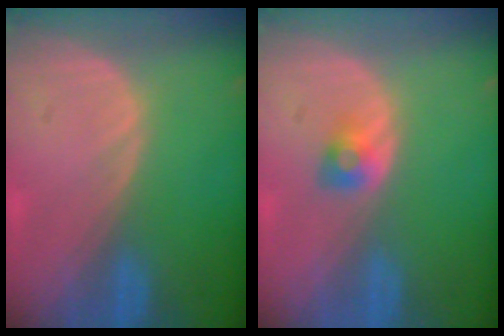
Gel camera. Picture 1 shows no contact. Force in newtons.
{"total": 2.3, "press": 2.2, "slide": 0.5}